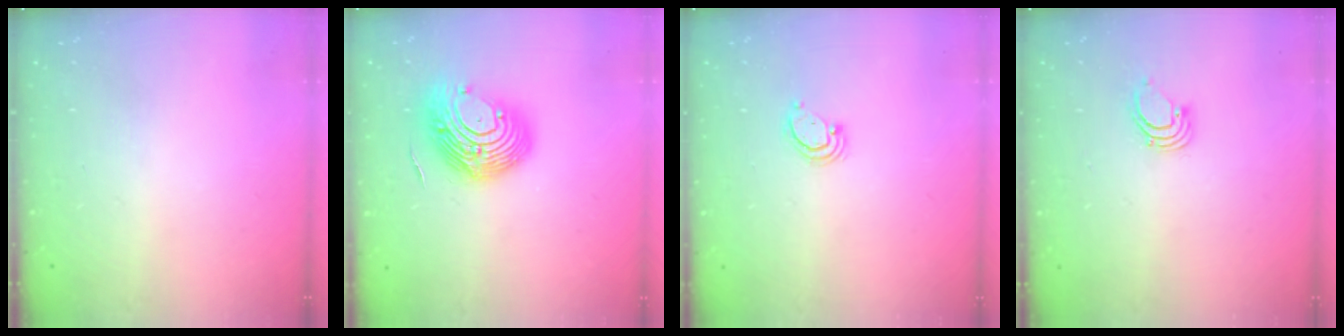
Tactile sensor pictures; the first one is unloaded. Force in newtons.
{"total": 13.3, "press": 12.8, "slide": 3.9}
{"total": 3.2, "press": 3.2, "slide": 0.3}
{"total": 2.2, "press": 2.2, "slide": 0.2}